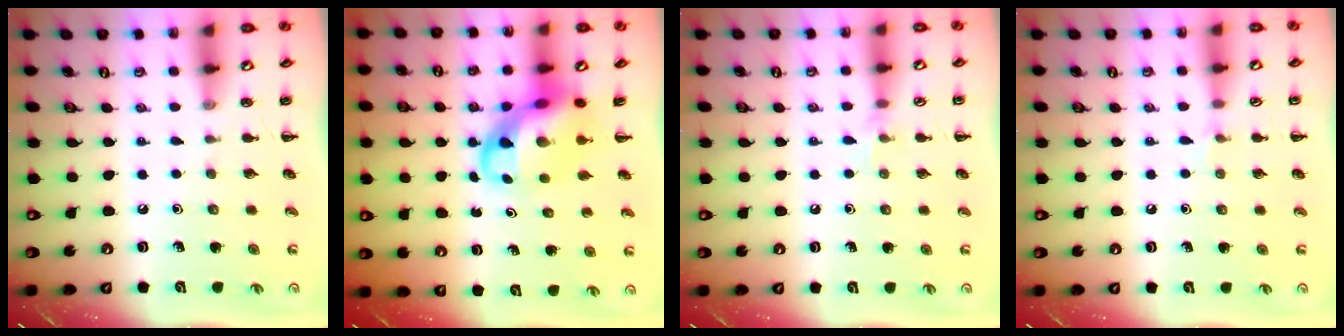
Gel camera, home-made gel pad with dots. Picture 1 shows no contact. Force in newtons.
{"total": 9.2, "press": 8.9, "slide": 2.5}
{"total": 4.8, "press": 4.5, "slide": 1.4}
{"total": 4.1, "press": 3.9, "slide": 1.4}